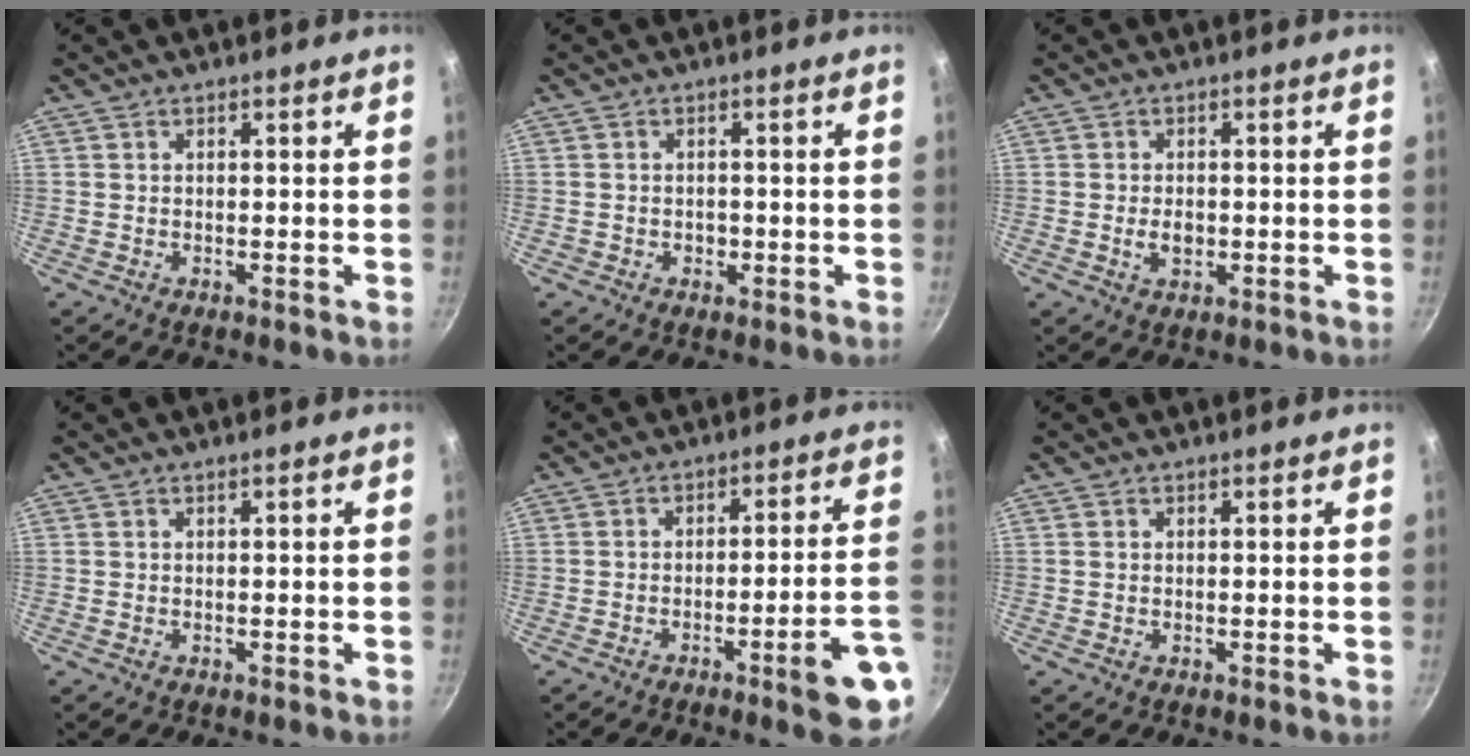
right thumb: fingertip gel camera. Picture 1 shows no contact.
{"total": 1.5, "force": [-0.4, 1.4, 0.6], "torque": [-0.002, 0.005, -0.004]}
{"total": 3.0, "force": [-0.5, 2.1, 2.1], "torque": [-0.029, 0.002, -0.008]}
{"total": 0.0}
{"total": 11.3, "force": [-5.3, 1.4, 9.9], "torque": [-0.112, 0.041, -0.067]}
{"total": 0.0}